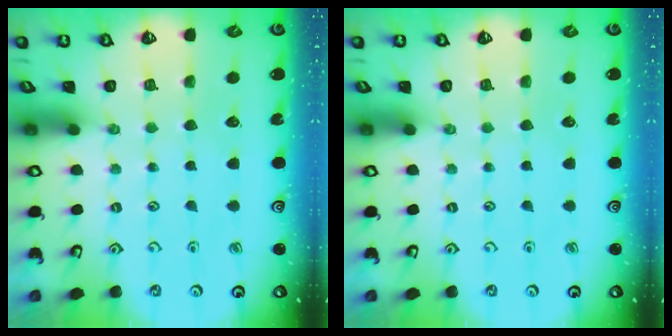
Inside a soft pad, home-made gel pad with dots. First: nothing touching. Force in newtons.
{"total": 0.0}